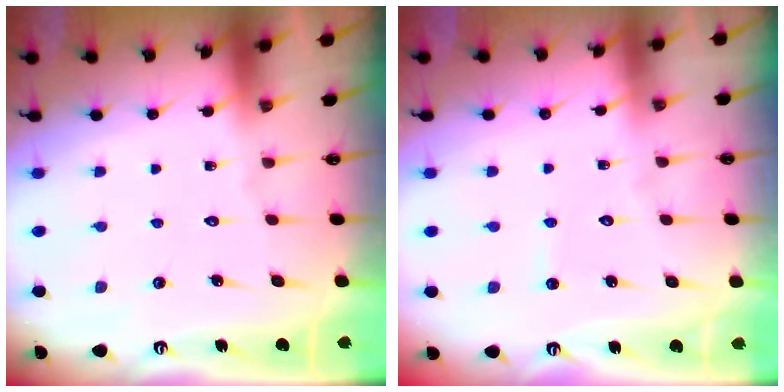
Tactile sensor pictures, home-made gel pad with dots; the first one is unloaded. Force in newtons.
{"total": 2.8, "press": 2.8, "slide": 0.3}